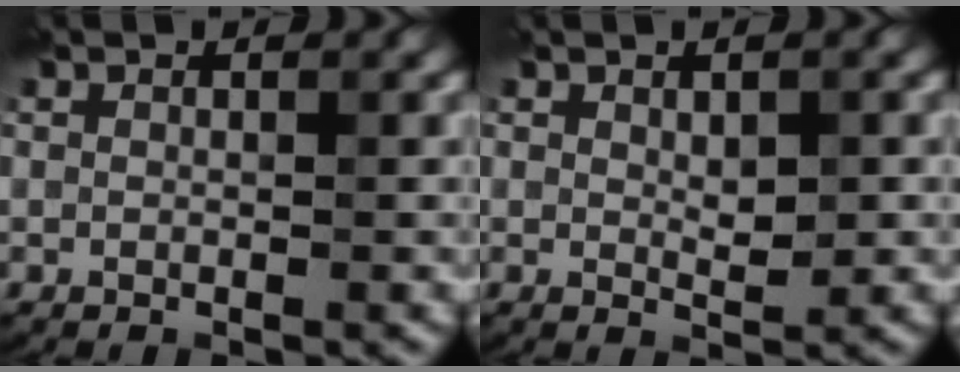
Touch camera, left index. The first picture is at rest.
{"total": 2.0, "force": [0.3, 0.9, 1.7], "torque": [-0.031, -0.002, 0.009]}